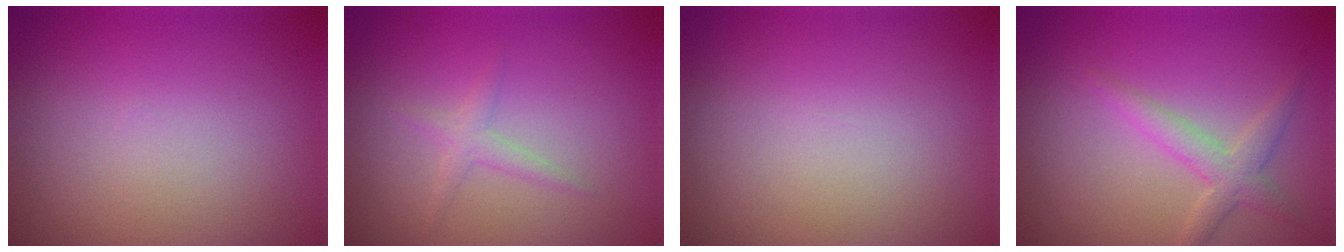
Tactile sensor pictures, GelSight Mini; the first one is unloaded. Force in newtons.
{"total": 1.3, "press": 1.3, "slide": 0.0}
{"total": 0.0}
{"total": 2.5, "press": 2.5, "slide": 0.1}